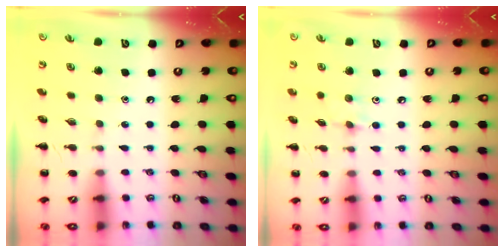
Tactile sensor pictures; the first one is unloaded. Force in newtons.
{"total": 5.9, "press": 5.7, "slide": 1.7}